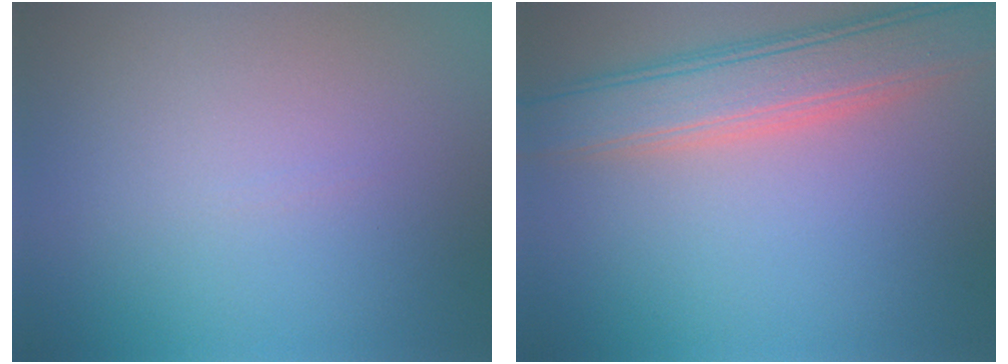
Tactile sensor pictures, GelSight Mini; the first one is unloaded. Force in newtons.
{"total": 6.2, "press": 6.2, "slide": 0.4}